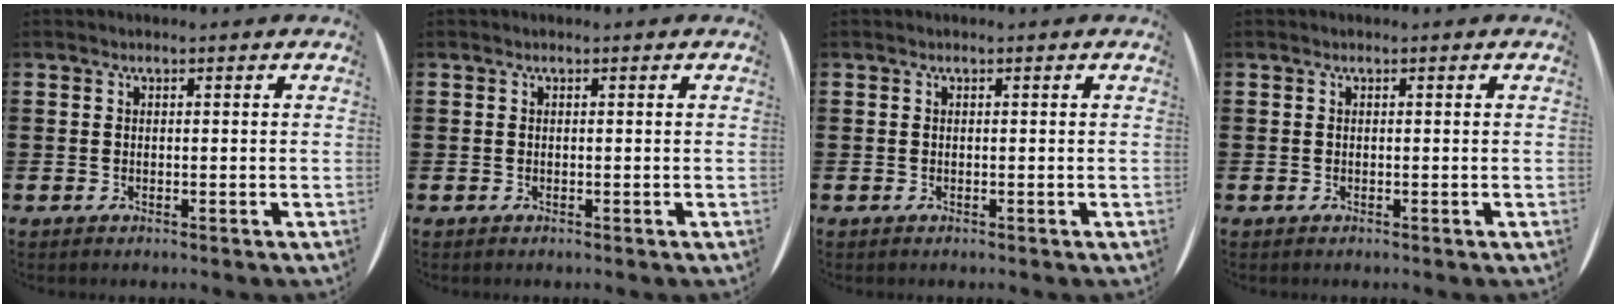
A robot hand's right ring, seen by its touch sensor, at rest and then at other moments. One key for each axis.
{"total": 0.0}
{"total": 0.0}
{"total": 0.0}